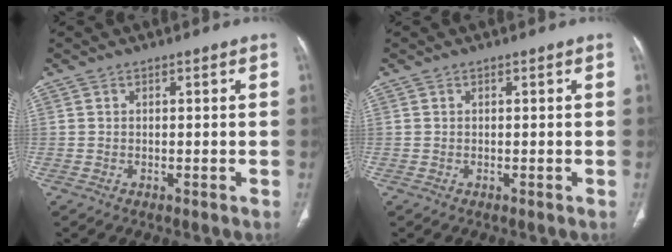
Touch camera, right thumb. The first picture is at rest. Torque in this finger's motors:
{"motor_torque": [0.00, 0.00, 0.00, 0.00, 0.01]}